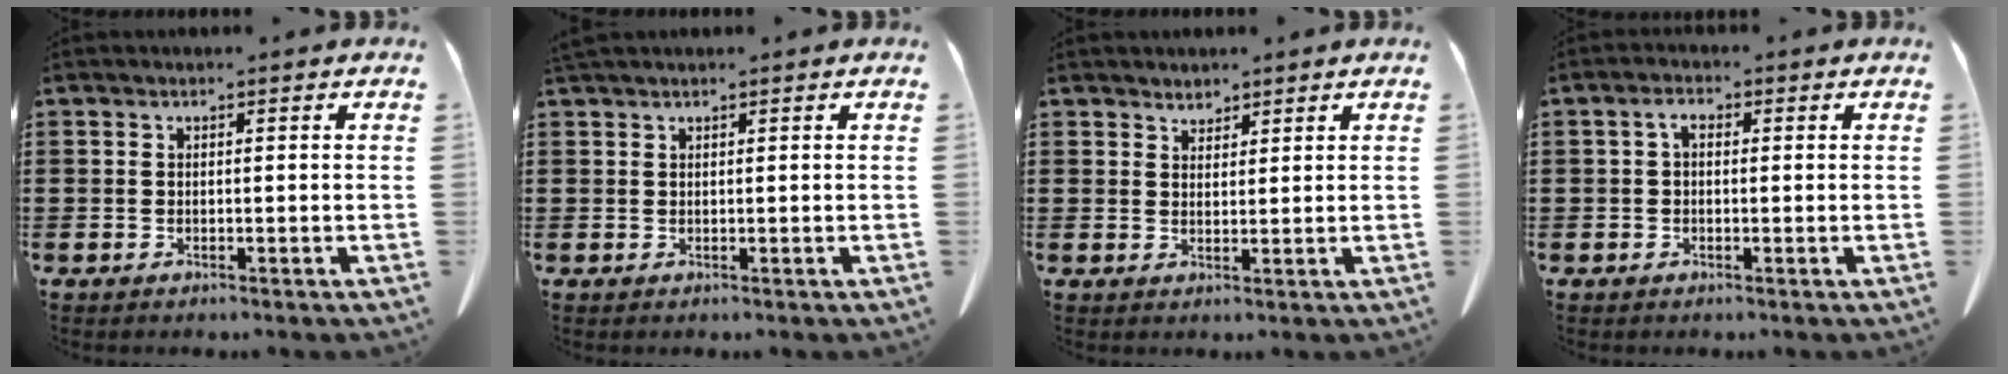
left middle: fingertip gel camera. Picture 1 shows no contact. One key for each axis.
{"total": 0.7, "fx": 0.7, "fy": 0.0, "fz": 0.3, "tx": -0.008, "ty": -0.002, "tz": 0.014}
{"total": 1.9, "fx": 1.8, "fy": 0.7, "fz": -0.1, "tx": -0.002, "ty": 0.001, "tz": 0.036}
{"total": 2.5, "fx": 0.1, "fy": 1.3, "fz": 2.1, "tx": -0.044, "ty": 0.008, "tz": 0.001}